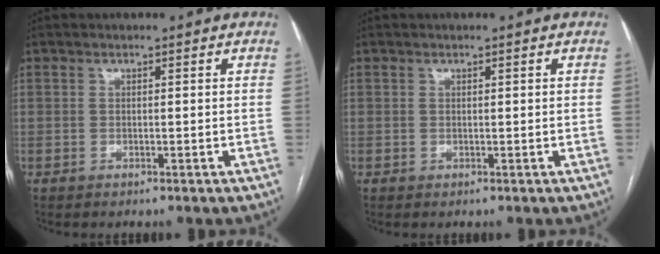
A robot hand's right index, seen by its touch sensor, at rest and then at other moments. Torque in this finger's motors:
{"motor_torque": [-0.04, -0.02, 0.04, 0.01]}